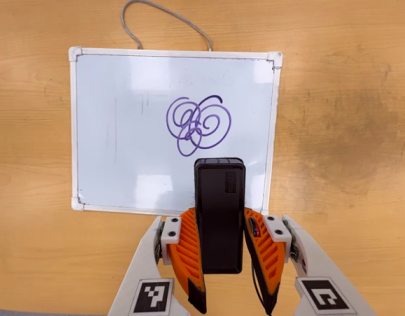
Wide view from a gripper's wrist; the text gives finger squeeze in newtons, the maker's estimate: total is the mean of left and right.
{"total": 4.4, "left": 3.3, "right": 5.5}